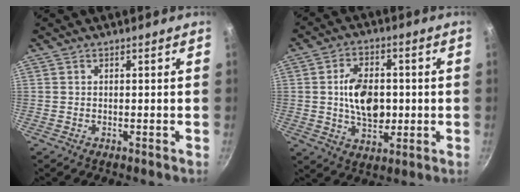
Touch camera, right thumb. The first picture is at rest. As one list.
[{"total": 11.3, "force": [0.2, 7.3, 8.6], "torque": [-0.120, 0.002, 0.003]}]